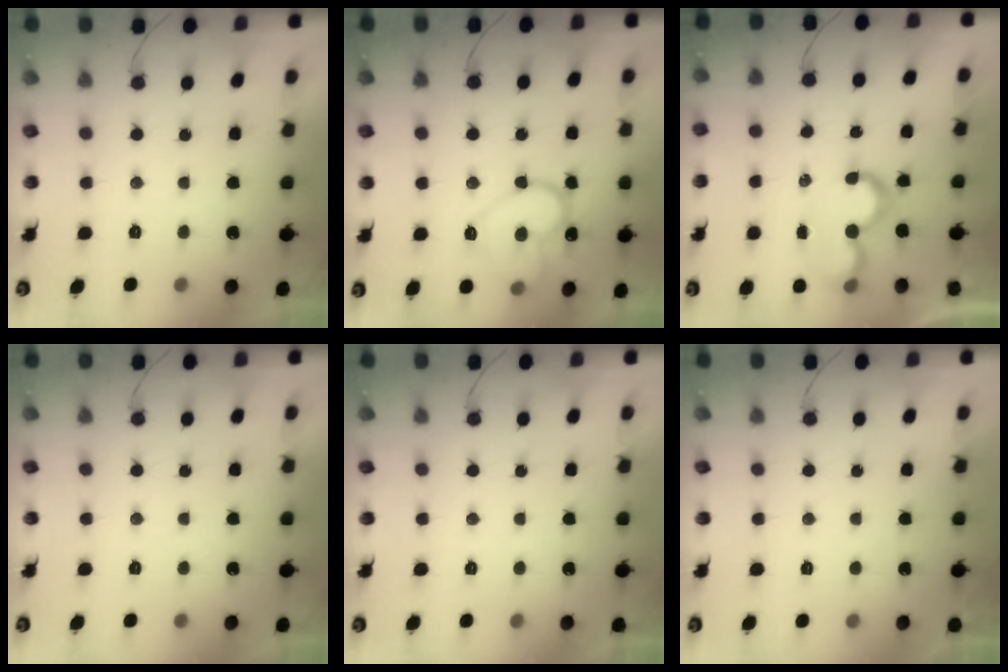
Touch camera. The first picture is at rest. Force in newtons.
{"total": 14.0, "press": 13.9, "slide": 1.2}
{"total": 7.8, "press": 7.8, "slide": 0.6}
{"total": 0.0}
{"total": 1.6, "press": 1.6, "slide": 0.0}
{"total": 2.0, "press": 2.0, "slide": 0.1}